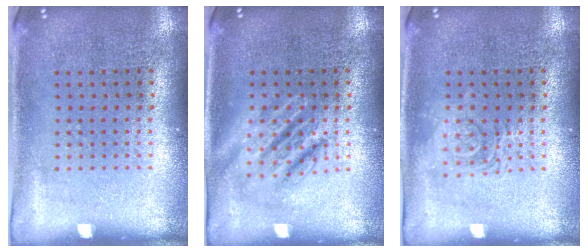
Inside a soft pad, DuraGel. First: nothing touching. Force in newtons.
{"total": 2.8, "press": 2.8, "slide": 0.3}
{"total": 2.3, "press": 2.3, "slide": 0.5}